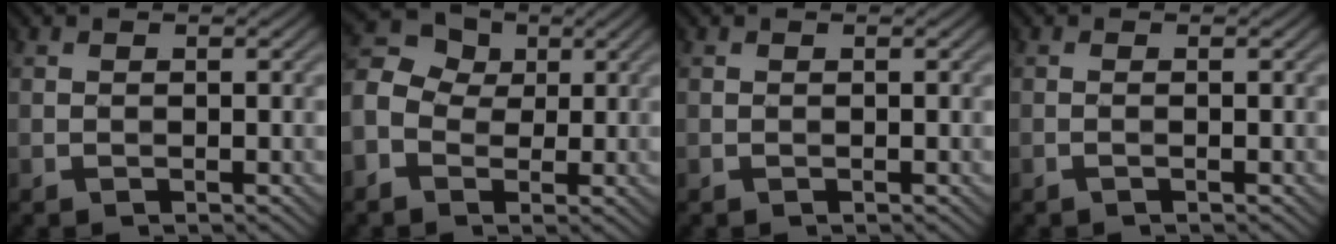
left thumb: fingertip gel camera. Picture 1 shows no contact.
{"total": 7.5, "force": [-0.7, 6.1, 4.4], "torque": [-0.120, 0.012, -0.020]}
{"total": 0.0}
{"total": 0.7, "force": [-0.3, -0.1, 0.5], "torque": [-0.012, 0.003, -0.008]}